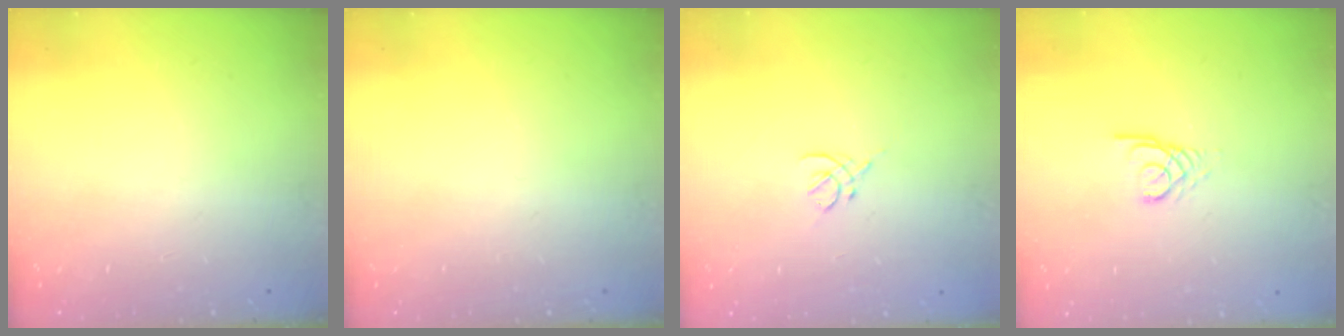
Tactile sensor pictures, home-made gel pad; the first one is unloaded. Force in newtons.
{"total": 0.0}
{"total": 2.7, "press": 2.6, "slide": 0.8}
{"total": 2.6, "press": 2.6, "slide": 0.1}